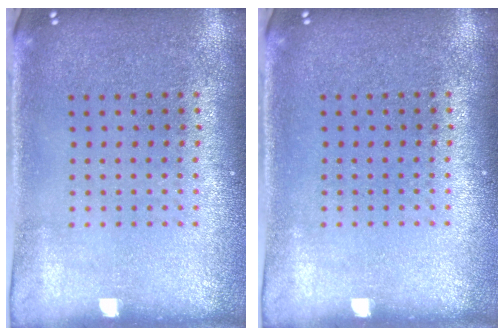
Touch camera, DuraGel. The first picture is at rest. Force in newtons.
{"total": 0.0}